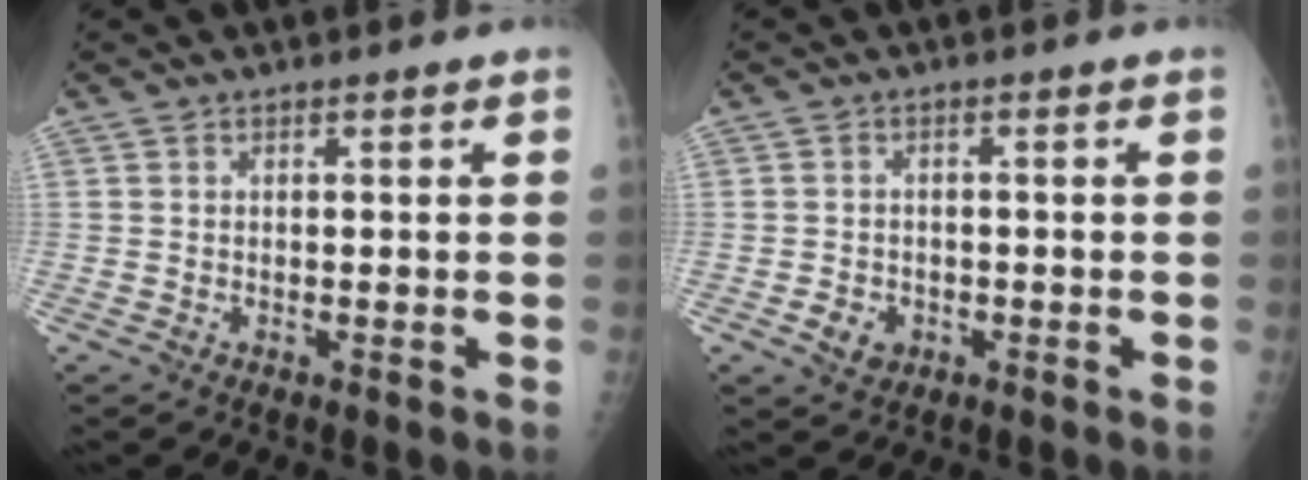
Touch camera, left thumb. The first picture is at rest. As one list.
[{"total": 3.5, "force": [-1.3, 2.9, 1.5], "torque": [-0.016, 0.004, -0.016]}]